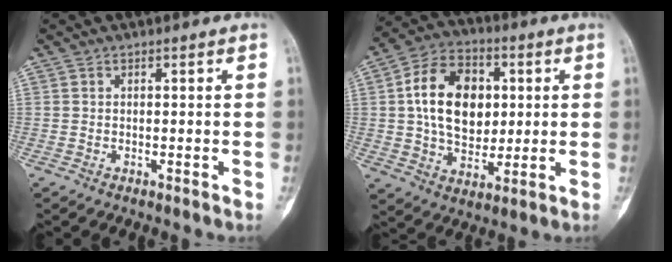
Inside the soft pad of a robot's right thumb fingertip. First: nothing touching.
{"total": 16.0, "force": [2.3, 11.1, 11.3], "torque": [-0.160, 0.006, 0.037]}